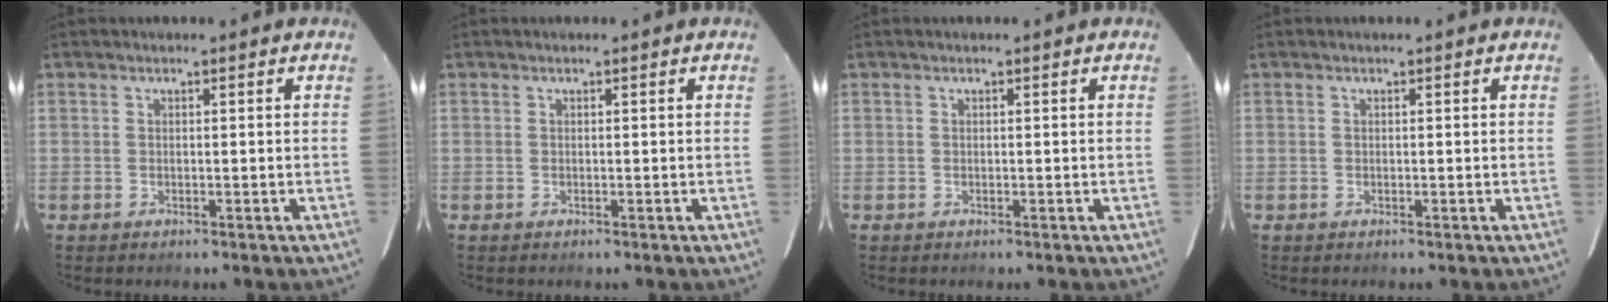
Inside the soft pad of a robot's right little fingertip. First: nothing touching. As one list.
[{"total": 0.0}, {"total": 0.0}, {"total": 0.0}]